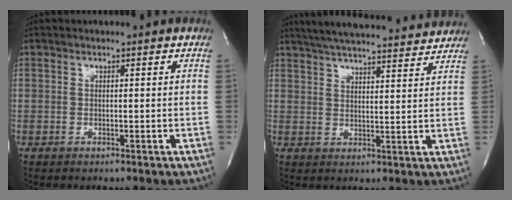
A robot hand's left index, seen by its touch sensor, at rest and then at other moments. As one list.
[{"total": 20.1, "force": [18.4, 2.5, 7.7], "torque": [-0.127, 0.022, 0.250]}]